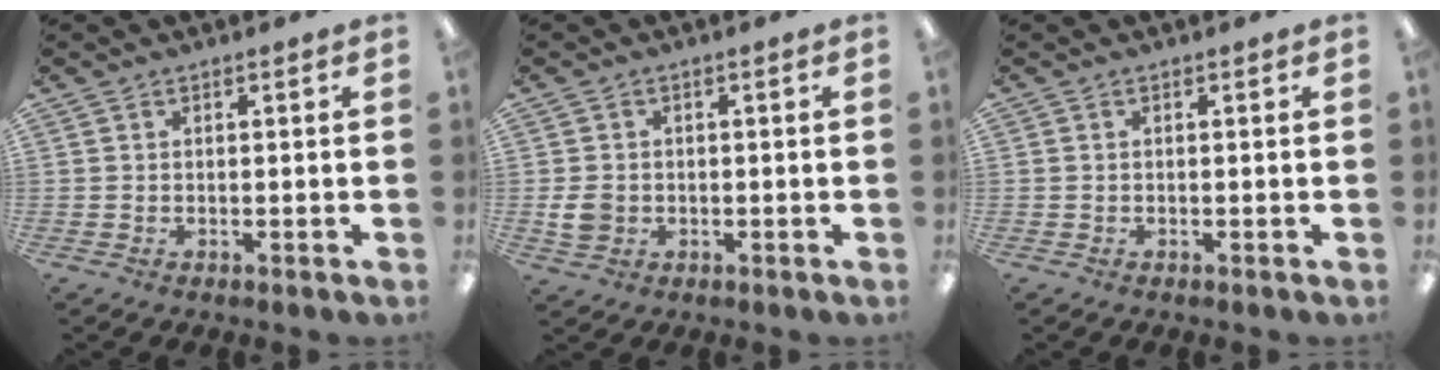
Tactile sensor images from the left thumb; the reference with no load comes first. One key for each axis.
{"total": 4.3, "fx": -0.3, "fy": 3.6, "fz": 2.3, "tx": -0.038, "ty": -0.004, "tz": -0.009}
{"total": 0.0}